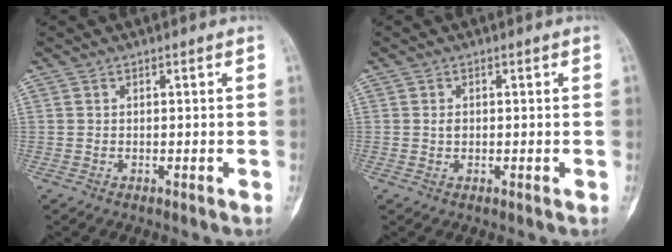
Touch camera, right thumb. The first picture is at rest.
{"total": 1.3, "force": [0.0, 1.0, 0.8], "torque": [-0.006, 0.002, 0.001]}